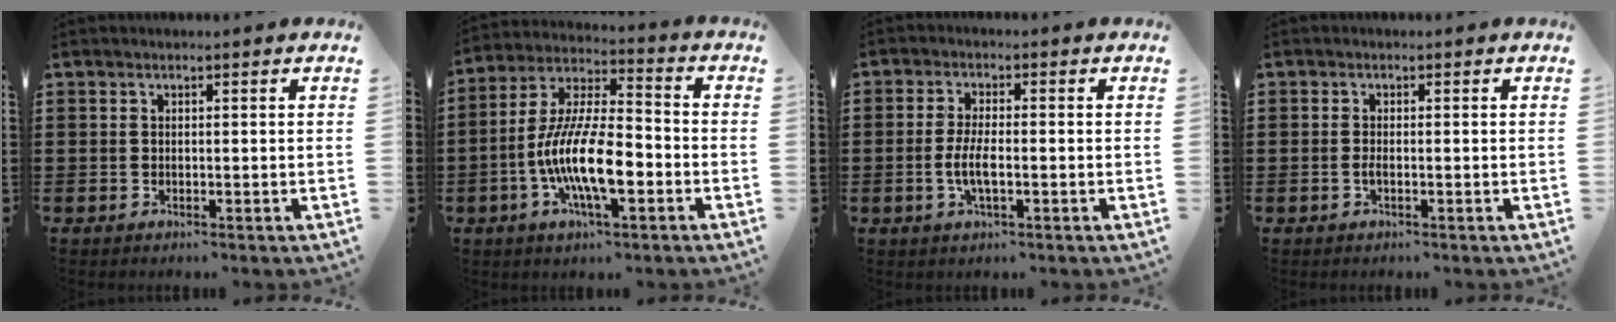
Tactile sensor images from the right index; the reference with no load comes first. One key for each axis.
{"total": 13.1, "fx": -4.4, "fy": 4.3, "fz": 11.6, "tx": -0.243, "ty": -0.002, "tz": -0.081}
{"total": 4.2, "fx": -1.1, "fy": 1.1, "fz": 3.9, "tx": -0.089, "ty": -0.004, "tz": -0.026}
{"total": 0.9, "fx": -0.4, "fy": 0.1, "fz": 0.8, "tx": -0.016, "ty": -0.003, "tz": -0.007}